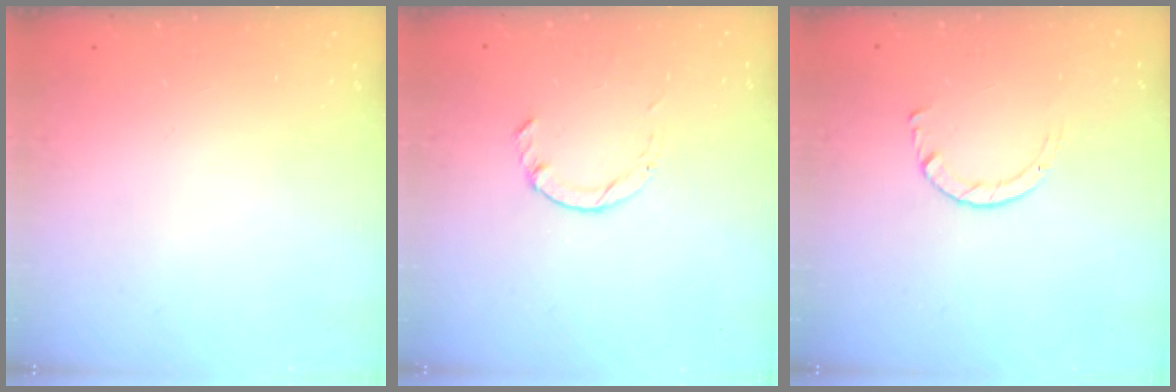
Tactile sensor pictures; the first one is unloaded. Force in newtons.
{"total": 1.0, "press": 1.0, "slide": 0.3}
{"total": 2.7, "press": 2.7, "slide": 0.3}